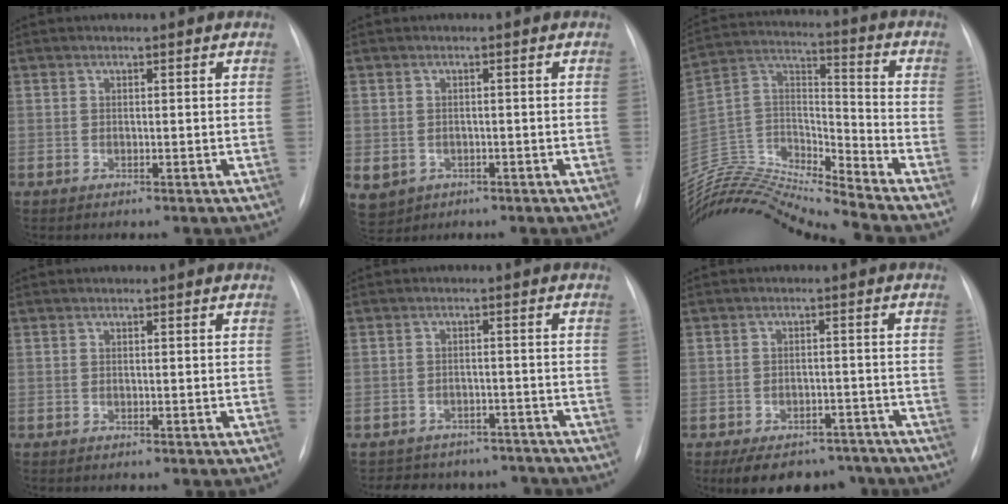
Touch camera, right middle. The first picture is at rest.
{"total": 6.6, "force": [-2.6, 5.7, 2.2], "torque": [-0.060, -0.001, -0.030]}
{"total": 19.5, "force": [-18.8, -1.5, 4.9], "torque": [-0.084, 0.032, -0.339]}
{"total": 0.0}
{"total": 11.2, "force": [-10.0, 4.9, 1.6], "torque": [-0.021, 0.022, -0.117]}
{"total": 11.7, "force": [-9.4, 5.8, 4.0], "torque": [-0.051, 0.010, -0.122]}